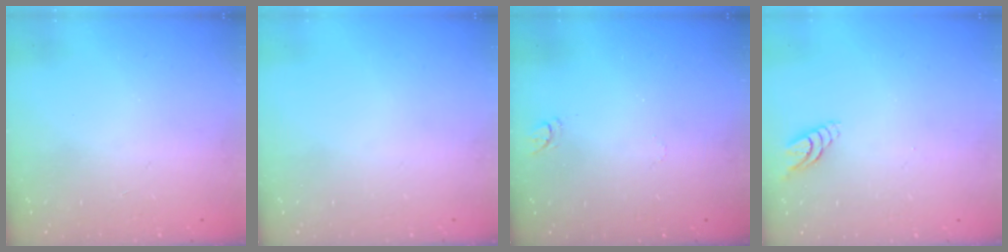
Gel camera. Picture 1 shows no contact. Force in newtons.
{"total": 0.0}
{"total": 4.4, "press": 4.3, "slide": 0.5}
{"total": 4.9, "press": 4.9, "slide": 0.6}